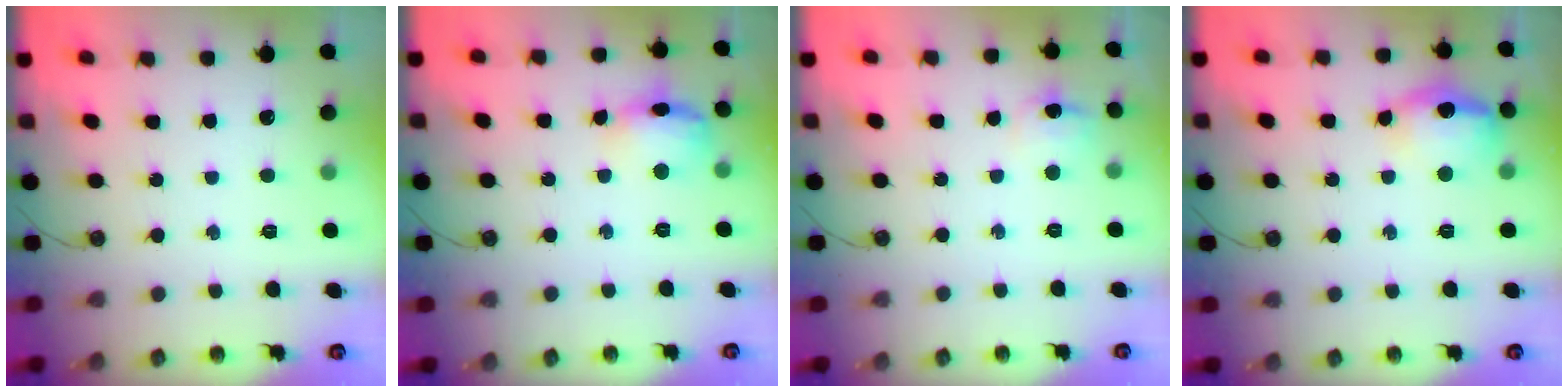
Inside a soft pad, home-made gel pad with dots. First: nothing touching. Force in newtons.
{"total": 11.9, "press": 11.8, "slide": 1.1}
{"total": 7.2, "press": 7.1, "slide": 0.7}
{"total": 13.1, "press": 13.1, "slide": 1.0}